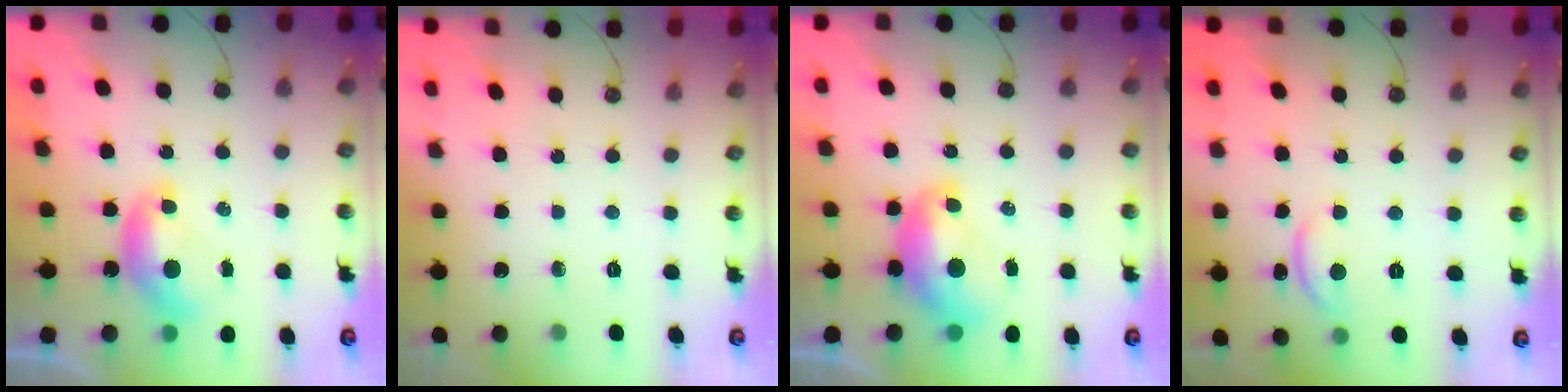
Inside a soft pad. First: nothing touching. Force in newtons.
{"total": 0.0}
{"total": 2.7, "press": 2.7, "slide": 0.4}
{"total": 2.0, "press": 2.0, "slide": 0.2}